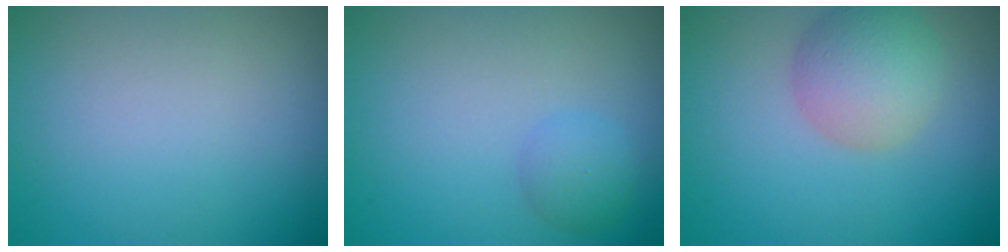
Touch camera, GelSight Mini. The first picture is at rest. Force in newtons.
{"total": 1.7, "press": 1.7, "slide": 0.0}
{"total": 4.4, "press": 4.3, "slide": 0.2}